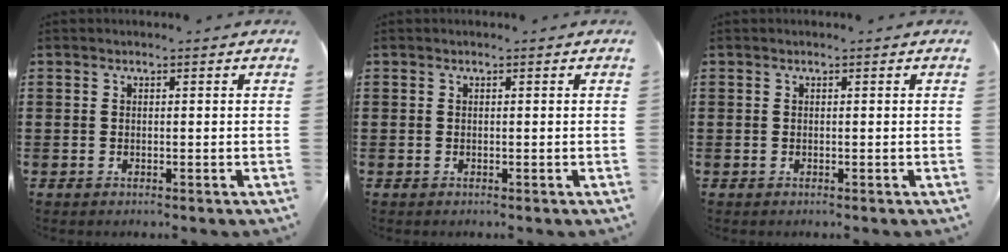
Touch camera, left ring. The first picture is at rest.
{"total": 0.0}
{"total": 0.0}